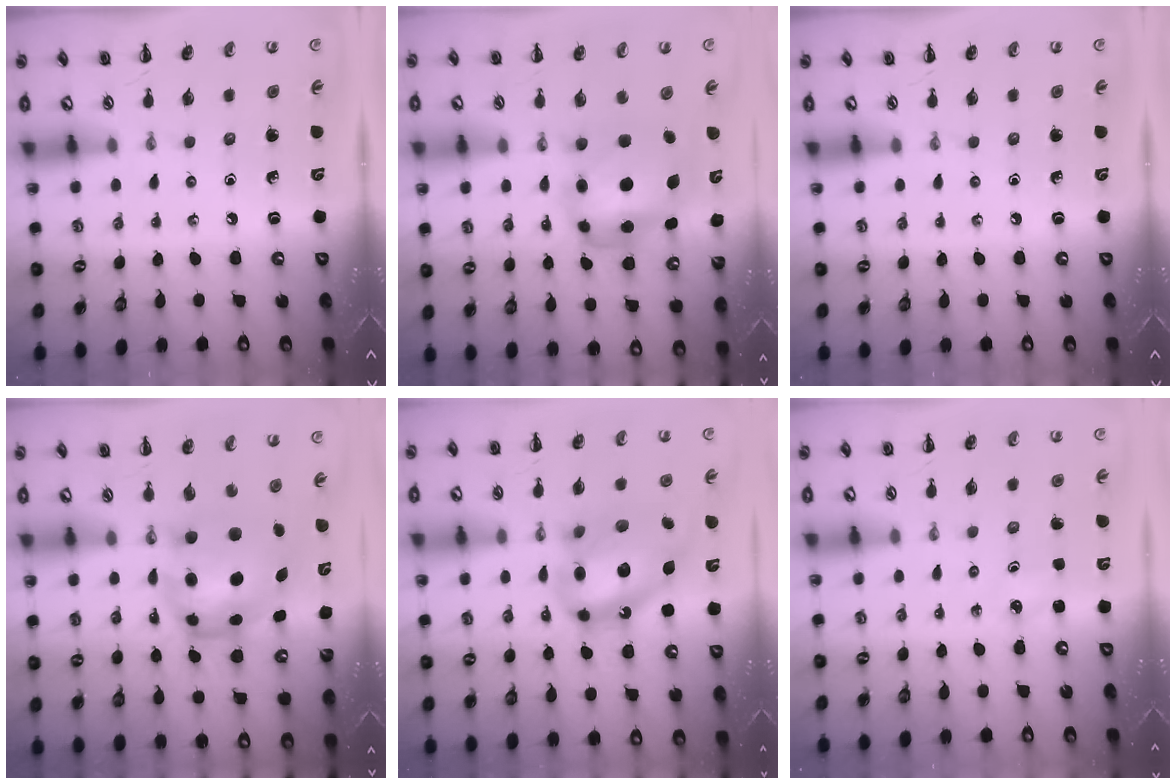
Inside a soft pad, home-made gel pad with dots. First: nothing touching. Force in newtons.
{"total": 6.0, "press": 5.8, "slide": 1.4}
{"total": 0.0}
{"total": 7.1, "press": 6.9, "slide": 1.5}
{"total": 17.0, "press": 16.5, "slide": 4.3}
{"total": 2.5, "press": 2.4, "slide": 0.8}